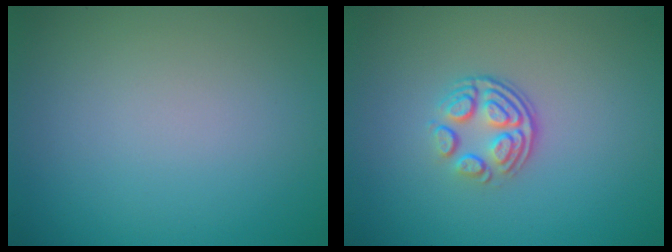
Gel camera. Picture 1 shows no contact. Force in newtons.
{"total": 3.6, "press": 2.5, "slide": 2.6}